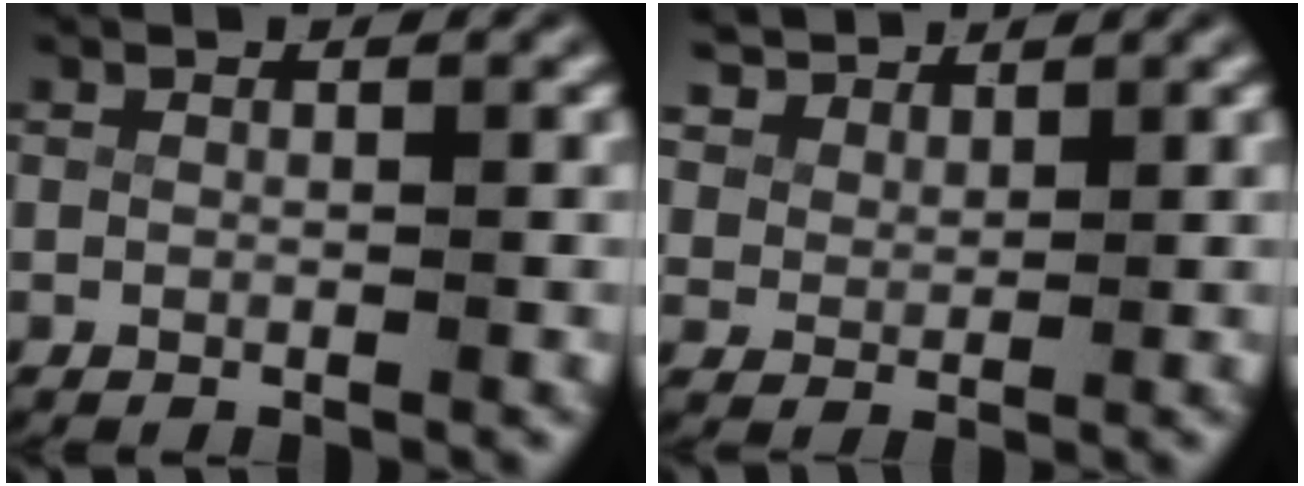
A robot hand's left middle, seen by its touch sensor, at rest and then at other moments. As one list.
[{"total": 4.3, "force": [3.8, 1.7, 1.1], "torque": [-0.035, 0.004, 0.072]}]